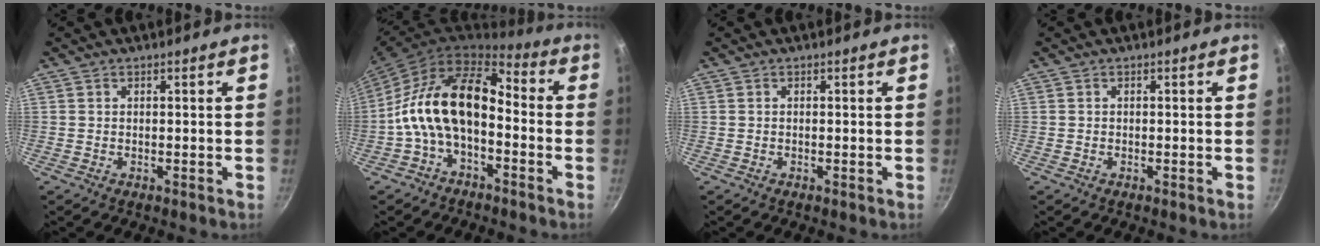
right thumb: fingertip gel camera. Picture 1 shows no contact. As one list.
[{"total": 15.1, "force": [-2.8, 8.9, 11.8], "torque": [-0.196, 0.052, -0.066]}, {"total": 0.0}, {"total": 0.0}]